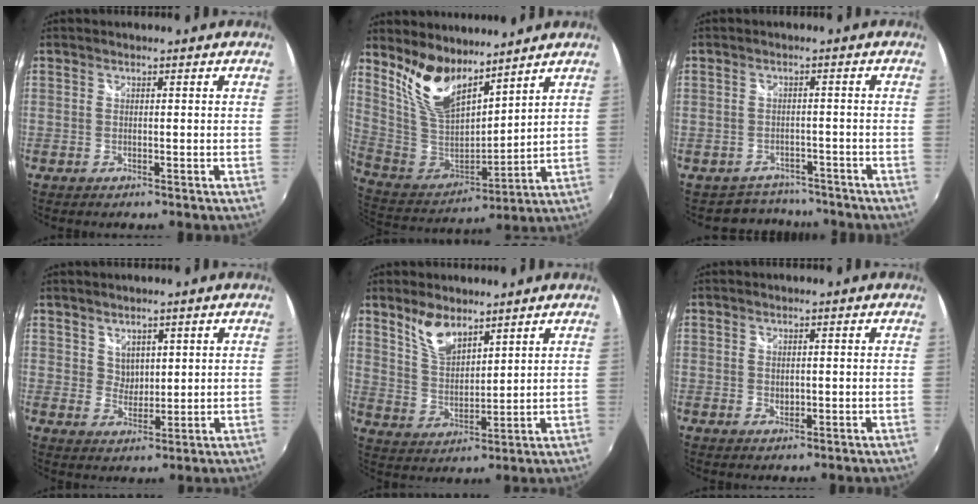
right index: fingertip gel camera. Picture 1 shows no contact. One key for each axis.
{"total": 14.4, "fx": 10.4, "fy": 6.0, "fz": 8.0, "tx": -0.163, "ty": -0.009, "tz": 0.217}
{"total": 5.6, "fx": -4.5, "fy": 3.3, "fz": -0.5, "tx": 0.000, "ty": 0.024, "tz": -0.069}
{"total": 3.3, "fx": 2.0, "fy": 2.5, "fz": 0.9, "tx": -0.007, "ty": 0.001, "tz": 0.039}
{"total": 7.5, "fx": 5.5, "fy": 3.1, "fz": 4.1, "tx": -0.074, "ty": 0.004, "tz": 0.111}
{"total": 1.1, "fx": 0.1, "fy": 0.9, "fz": 0.7, "tx": -0.009, "ty": 0.002, "tz": 0.004}